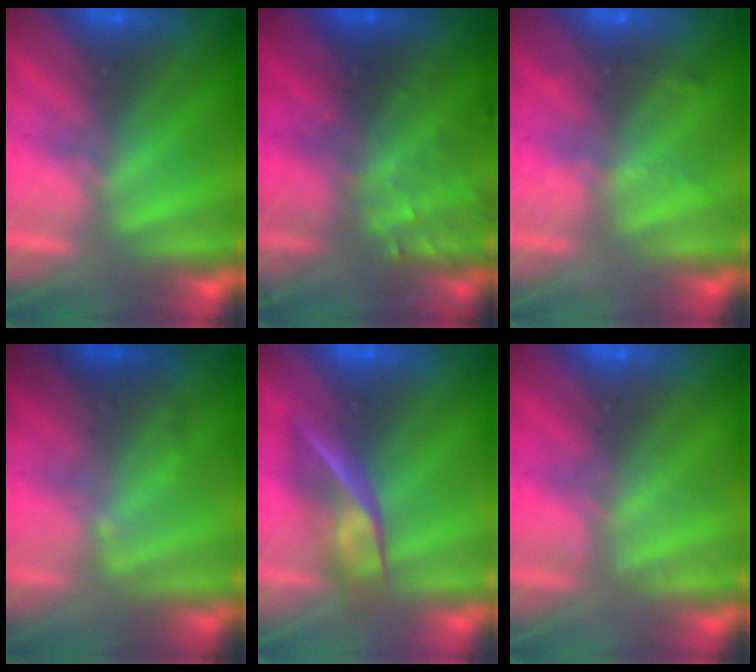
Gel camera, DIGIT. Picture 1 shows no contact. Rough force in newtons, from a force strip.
{"total": 9.1}
{"total": 2.3}
{"total": 2.1}
{"total": 2.6}
{"total": 1.8}